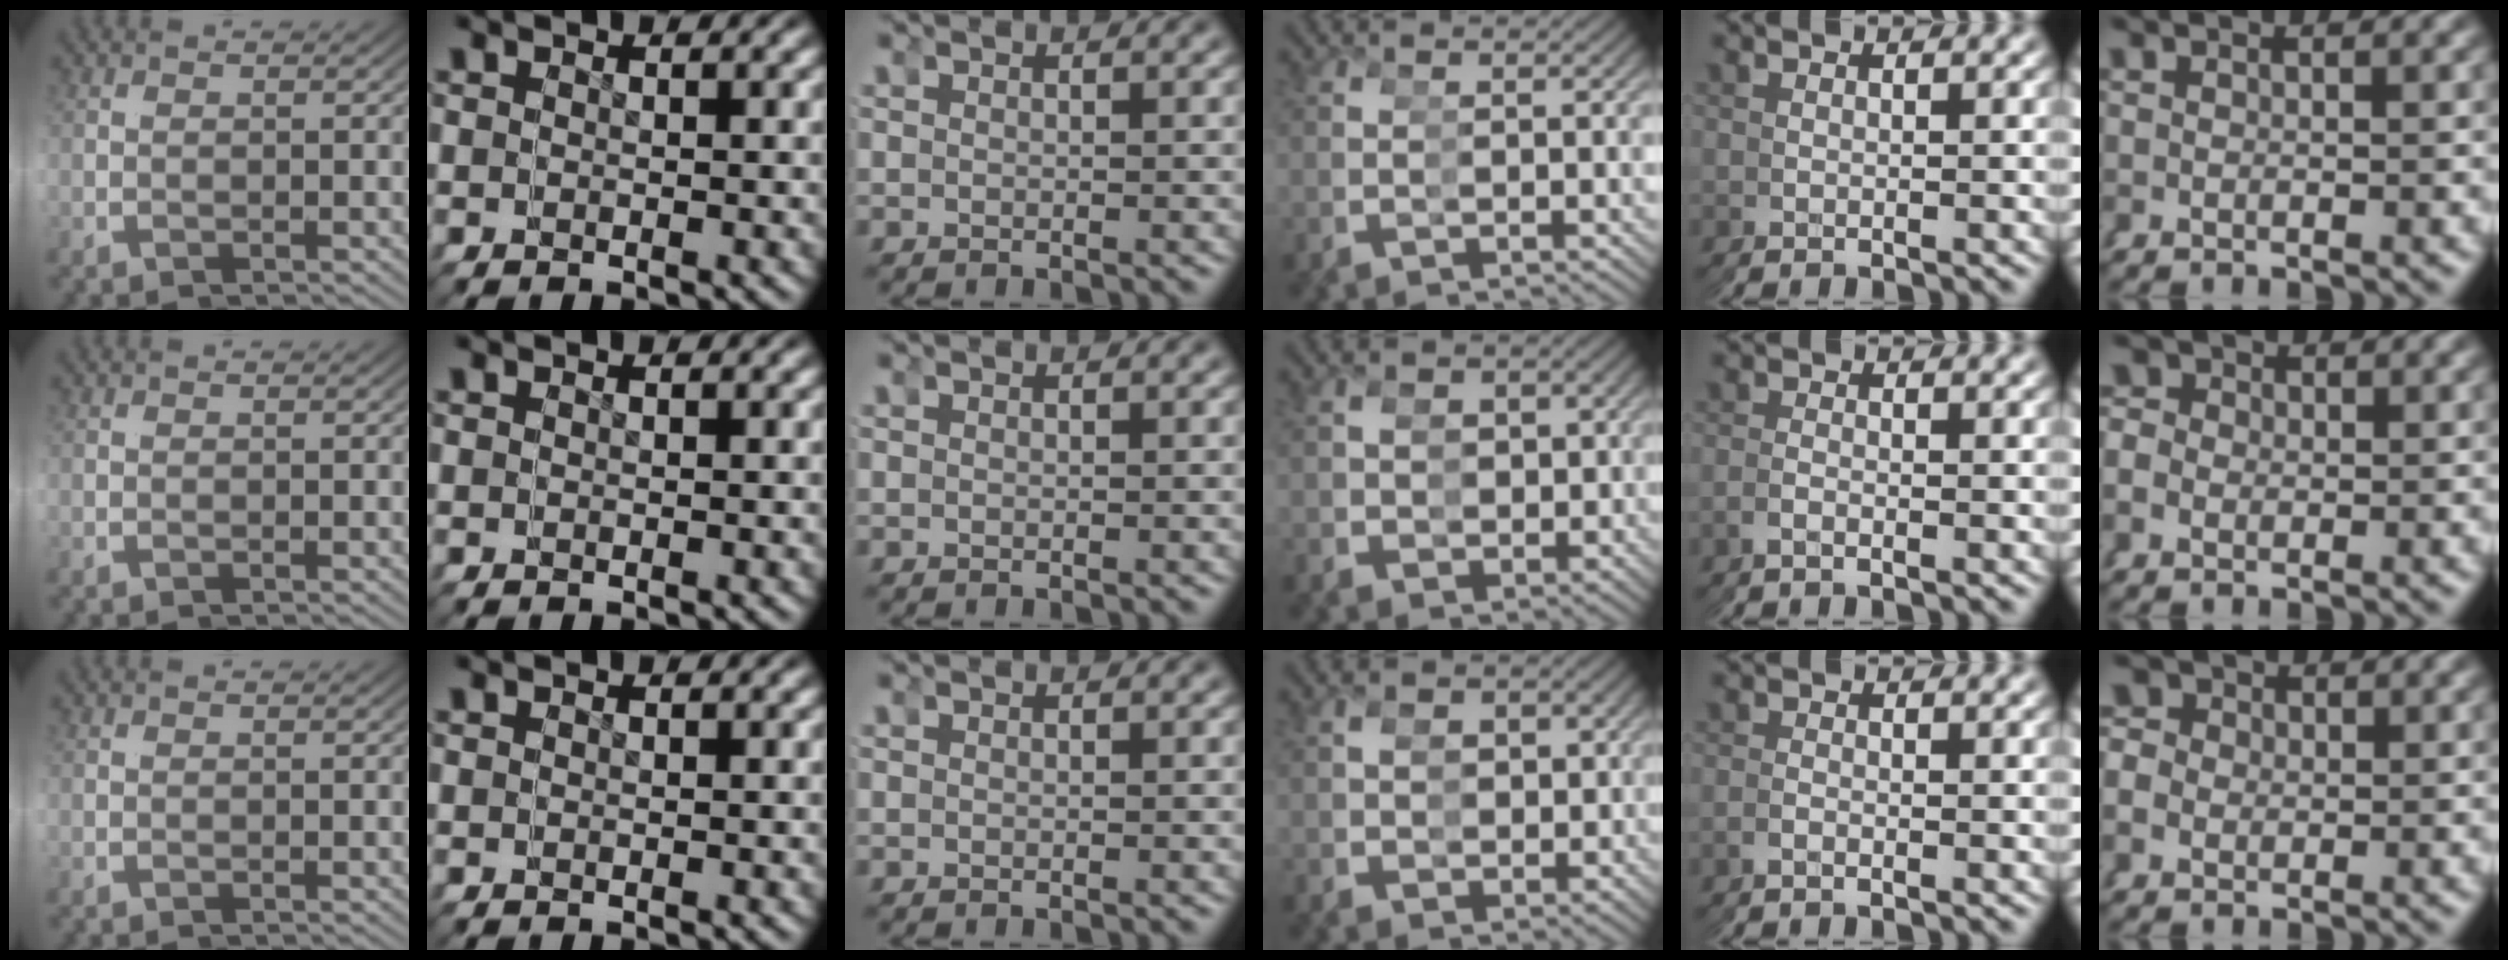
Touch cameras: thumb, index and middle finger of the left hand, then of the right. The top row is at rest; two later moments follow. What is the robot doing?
{"motion": "grasp_and_lifting", "object": "hoodie"}